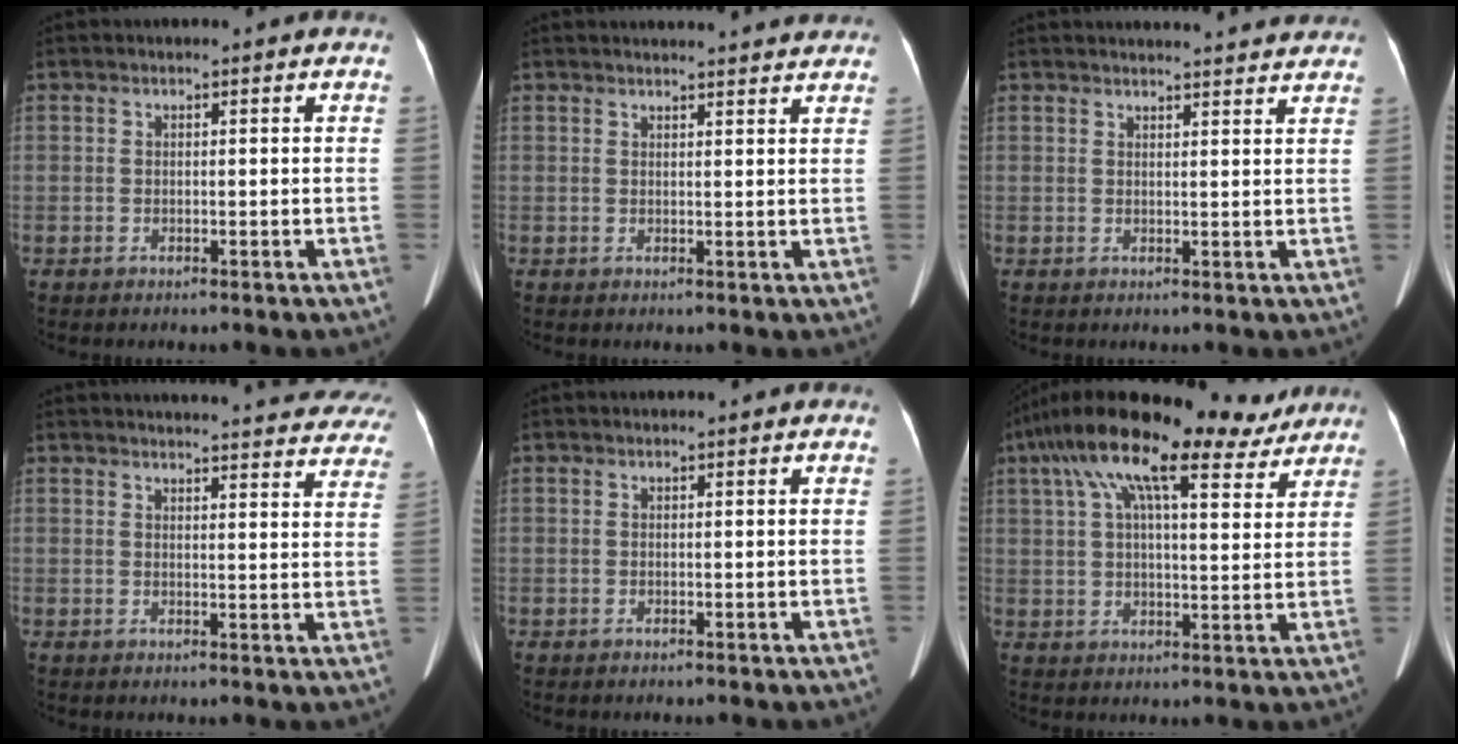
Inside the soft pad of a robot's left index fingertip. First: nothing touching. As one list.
[{"total": 12.2, "force": [11.6, 1.4, 3.3], "torque": [-0.028, 0.019, 0.124]}, {"total": 14.3, "force": [13.7, 1.5, 3.8], "torque": [-0.039, 0.015, 0.155]}, {"total": 29.5, "force": [27.8, 5.0, 8.4], "torque": [-0.127, -0.055, 0.315]}, {"total": 0.8, "force": [0.8, 0.0, 0.2], "torque": [-0.004, 0.009, 0.010]}, {"total": 18.8, "force": [13.5, 4.9, 12.1], "torque": [-0.223, 0.058, 0.203]}]